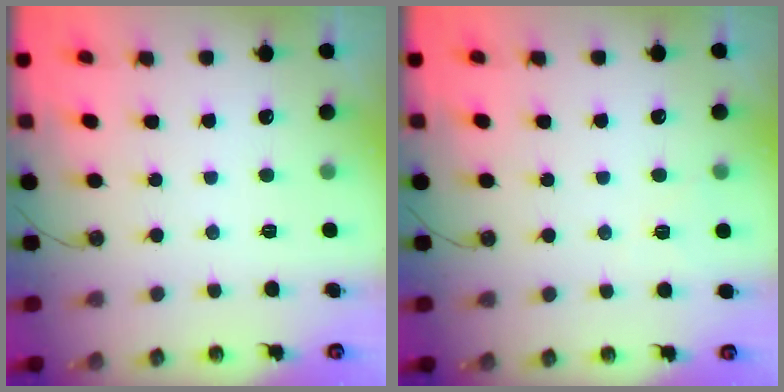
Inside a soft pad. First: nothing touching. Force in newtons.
{"total": 3.2, "press": 2.5, "slide": 2.0}